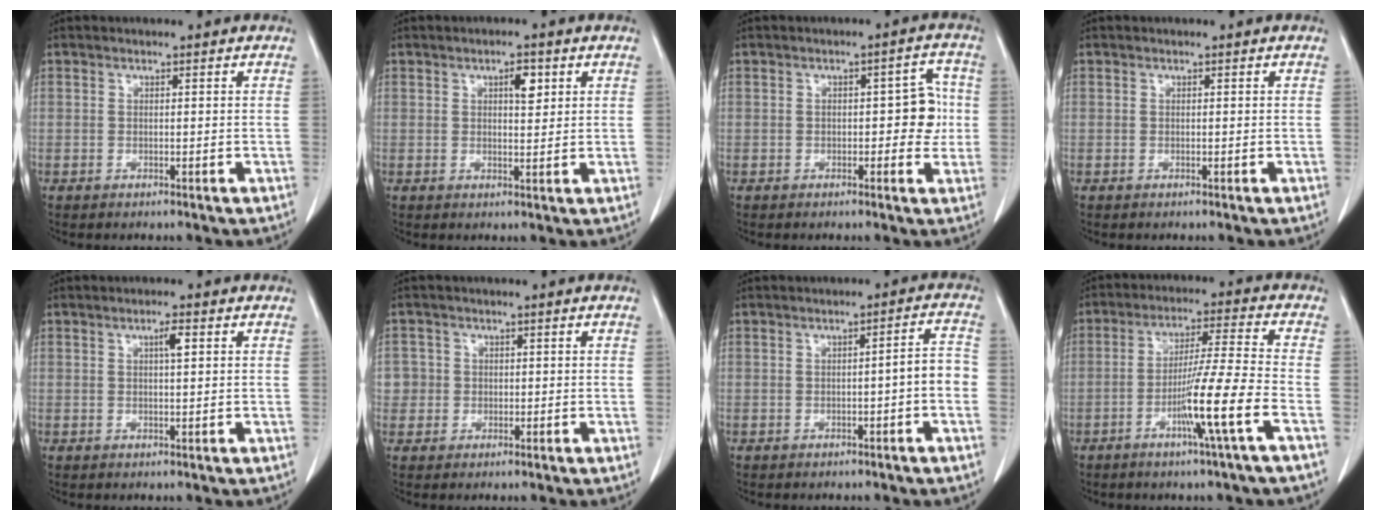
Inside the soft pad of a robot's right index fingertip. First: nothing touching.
{"total": 3.0, "force": [1.3, 1.1, 2.5], "torque": [-0.039, -0.001, 0.020]}
{"total": 5.1, "force": [-0.3, 2.3, 4.5], "torque": [-0.048, 0.020, -0.004]}
{"total": 0.0}
{"total": 2.0, "force": [0.7, 0.2, 1.9], "torque": [-0.032, 0.002, 0.010]}
{"total": 2.7, "force": [-0.1, 2.7, -0.2], "torque": [0.020, 0.008, -0.004]}
{"total": 3.8, "force": [-1.0, 0.2, 3.7], "torque": [-0.043, 0.014, -0.015]}
{"total": 10.4, "force": [-4.2, -2.0, 9.3], "torque": [-0.167, -0.010, -0.080]}